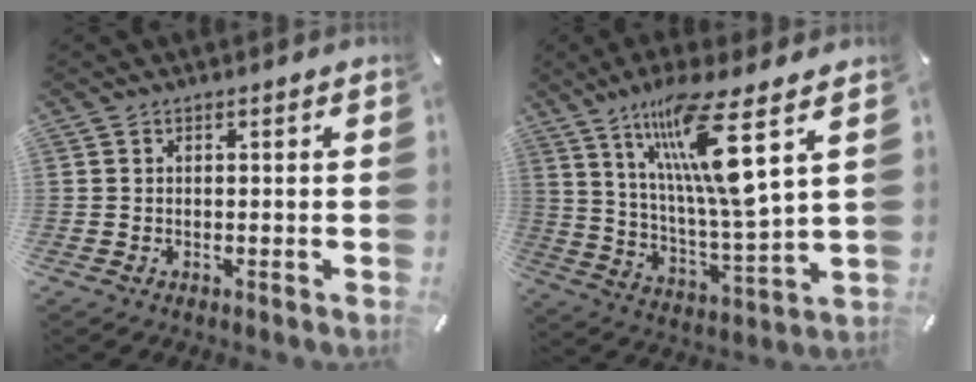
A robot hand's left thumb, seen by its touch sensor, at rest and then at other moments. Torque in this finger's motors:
{"motor_torque": [2.50, 2.51, 1.42, -1.35, 0.59]}